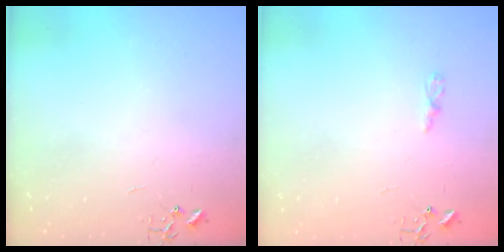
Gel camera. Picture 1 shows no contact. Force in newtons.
{"total": 3.2, "press": 3.1, "slide": 0.4}